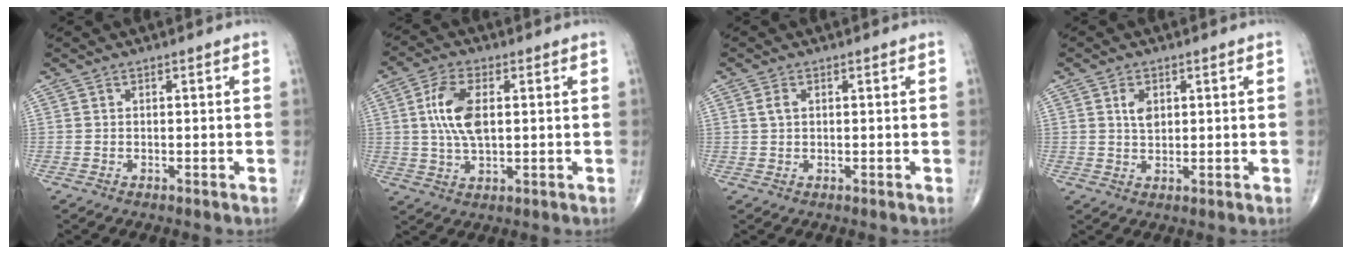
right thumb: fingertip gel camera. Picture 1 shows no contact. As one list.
[{"total": 9.1, "force": [1.4, 4.4, 7.8], "torque": [-0.161, 0.001, 0.027]}, {"total": 1.6, "force": [0.5, 1.0, 1.2], "torque": [-0.025, 0.005, 0.011]}, {"total": 3.1, "force": [1.0, 2.0, 2.2], "torque": [-0.031, -0.005, 0.018]}]